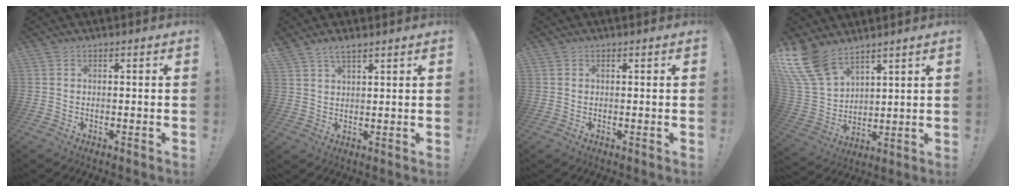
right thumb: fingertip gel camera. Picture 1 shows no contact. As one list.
[{"total": 3.6, "force": [3.0, 1.2, 1.7], "torque": [-0.022, -0.020, 0.054]}, {"total": 0.0}, {"total": 14.5, "force": [10.8, 7.3, 6.4], "torque": [-0.149, -0.070, 0.209]}]